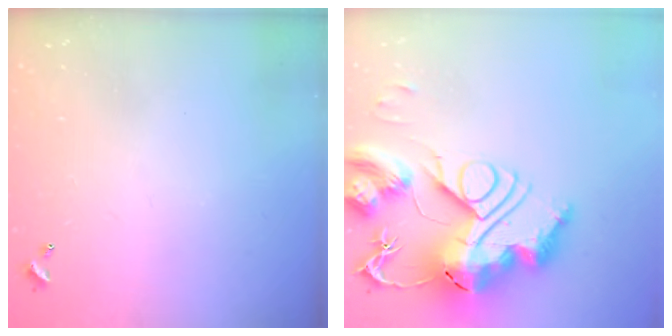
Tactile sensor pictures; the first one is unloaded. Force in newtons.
{"total": 0.7, "press": 0.7, "slide": 0.0}